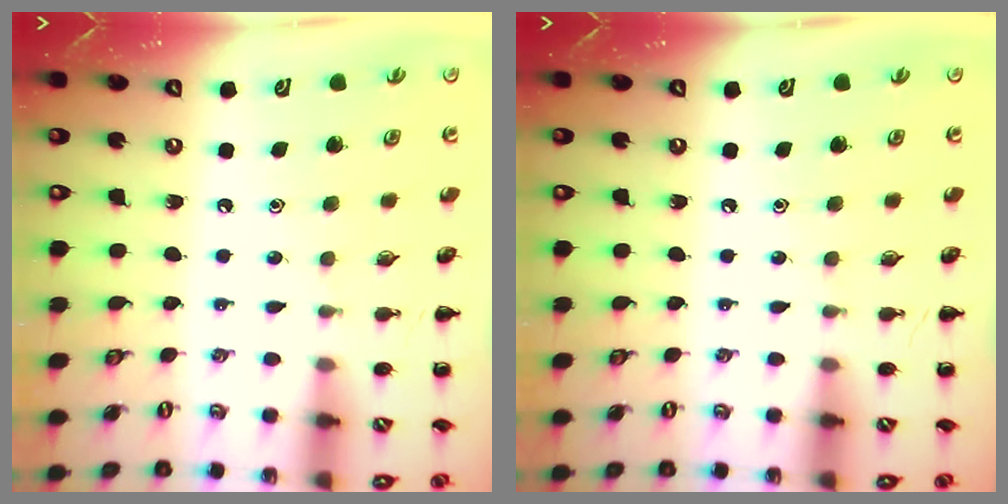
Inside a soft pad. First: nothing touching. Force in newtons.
{"total": 0.0}